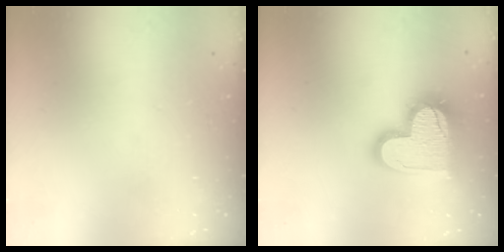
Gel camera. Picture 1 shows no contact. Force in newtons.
{"total": 19.4, "press": 19.3, "slide": 1.5}